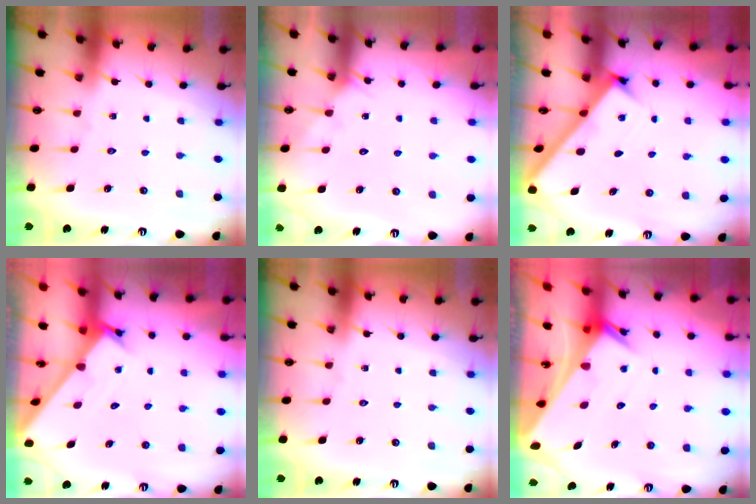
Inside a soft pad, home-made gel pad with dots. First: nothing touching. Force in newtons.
{"total": 2.8, "press": 2.8, "slide": 0.1}
{"total": 2.8, "press": 2.7, "slide": 0.4}
{"total": 1.7, "press": 1.7, "slide": 0.1}
{"total": 0.0}
{"total": 3.6, "press": 3.6, "slide": 0.3}